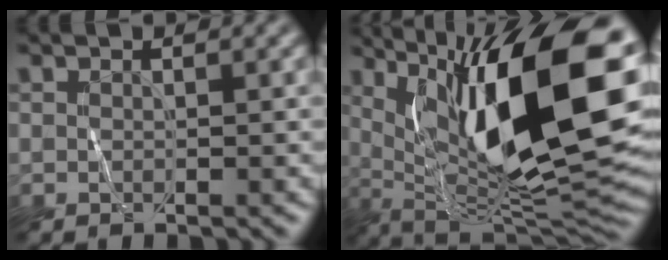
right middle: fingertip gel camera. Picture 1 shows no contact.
{"total": 18.1, "force": [4.8, 6.3, 16.3], "torque": [-0.238, 0.014, 0.077]}